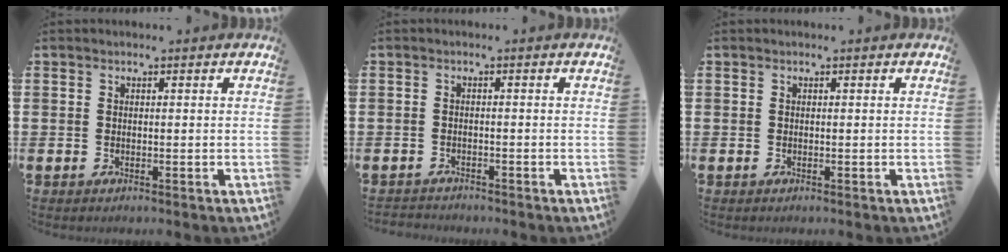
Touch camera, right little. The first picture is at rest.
{"total": 1.0, "force": [-1.0, 0.1, -0.1], "torque": [0.000, 0.002, -0.022]}
{"total": 0.0}